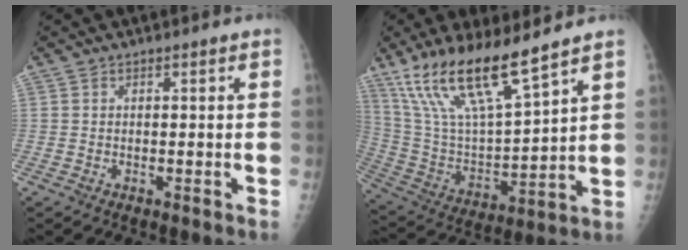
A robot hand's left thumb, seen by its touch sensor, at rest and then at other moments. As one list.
[{"total": 18.7, "force": [13.2, 3.9, 12.6], "torque": [-0.225, -0.058, 0.262]}]